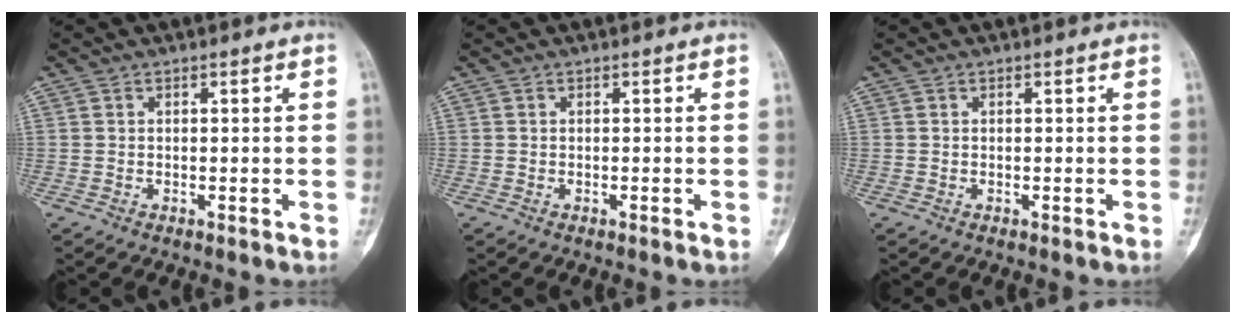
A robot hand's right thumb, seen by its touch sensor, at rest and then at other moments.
{"total": 0.0}
{"total": 0.0}